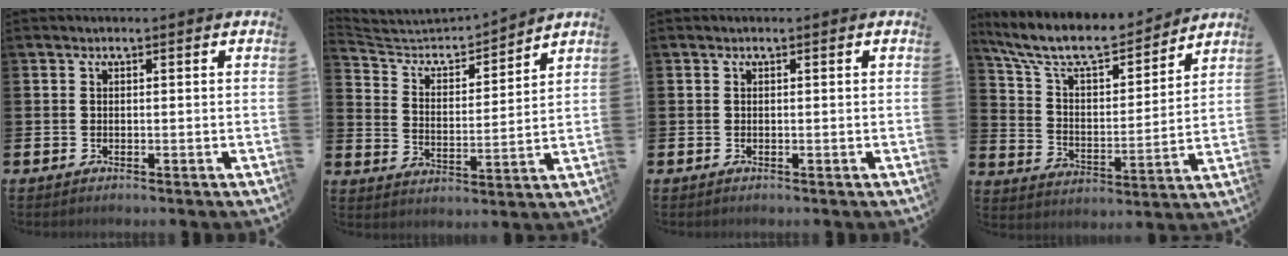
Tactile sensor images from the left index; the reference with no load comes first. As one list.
[{"total": 5.0, "force": [4.8, 1.1, 0.9], "torque": [-0.048, -0.041, 0.077]}, {"total": 0.0}, {"total": 9.7, "force": [8.8, 2.5, 3.3], "torque": [-0.113, -0.054, 0.154]}]